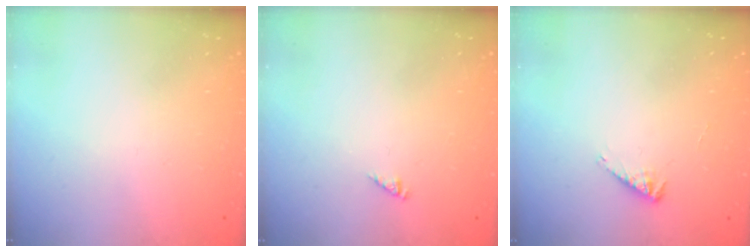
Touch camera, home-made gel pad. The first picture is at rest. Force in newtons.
{"total": 0.0}
{"total": 2.2, "press": 2.1, "slide": 0.5}